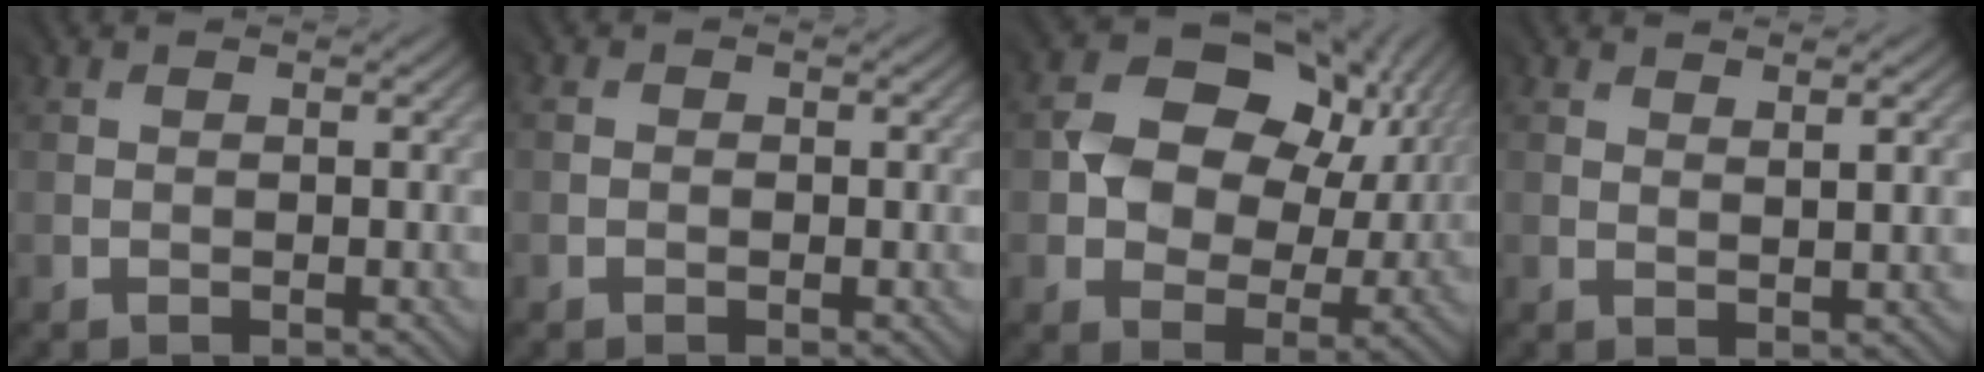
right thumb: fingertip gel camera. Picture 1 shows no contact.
{"total": 0.5, "force": [-0.4, 0.2, -0.1], "torque": [-0.002, 0.000, -0.008]}
{"total": 12.3, "force": [2.9, 8.9, 7.9], "torque": [-0.140, 0.003, 0.050]}
{"total": 1.9, "force": [1.7, 0.0, 0.9], "torque": [-0.023, -0.004, 0.038]}